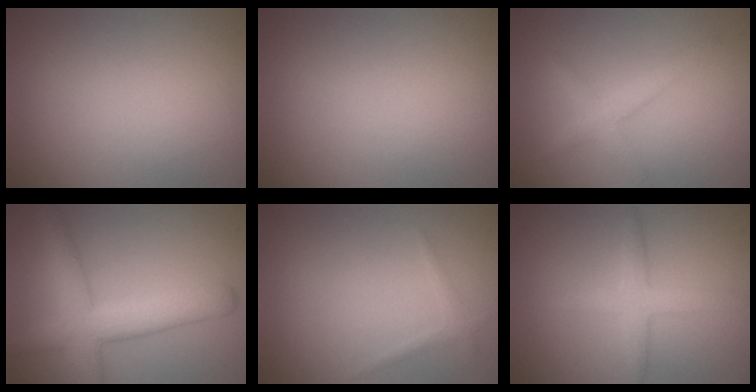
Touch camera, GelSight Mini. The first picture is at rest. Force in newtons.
{"total": 0.0}
{"total": 2.2, "press": 2.2, "slide": 0.1}
{"total": 6.1, "press": 6.1, "slide": 0.3}
{"total": 0.9, "press": 0.9, "slide": 0.0}
{"total": 2.8, "press": 2.8, "slide": 0.0}